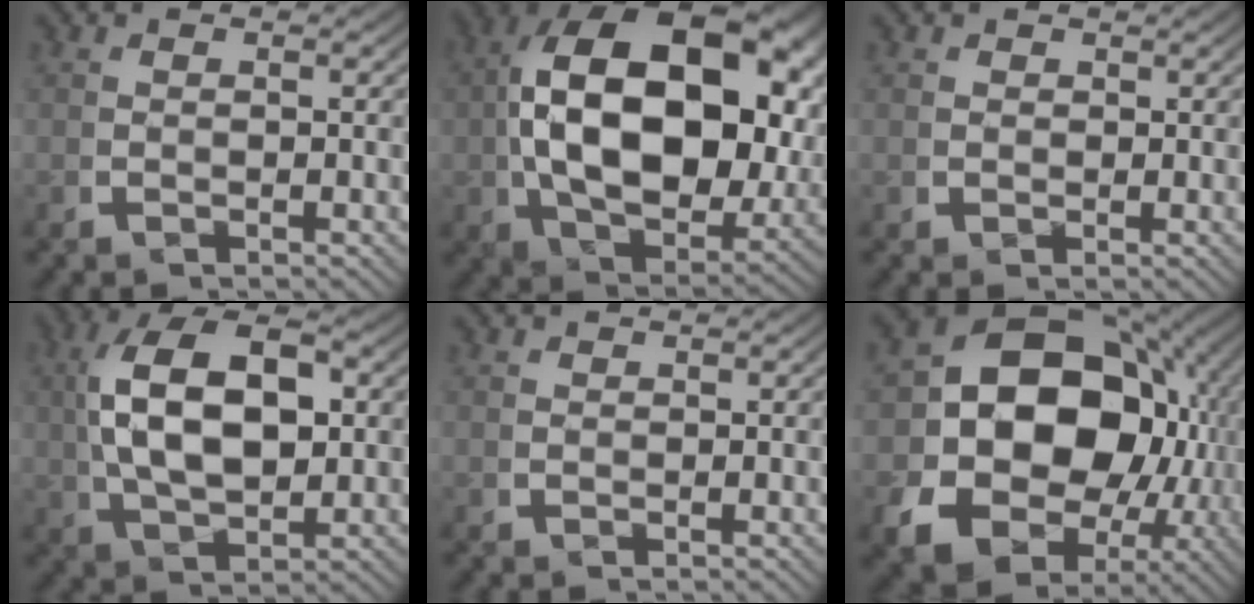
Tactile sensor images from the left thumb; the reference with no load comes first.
{"total": 19.6, "force": [1.6, 12.5, 15.0], "torque": [-0.268, -0.050, 0.051]}
{"total": 0.9, "force": [0.2, 0.7, -0.5], "torque": [0.011, -0.008, 0.006]}
{"total": 9.6, "force": [1.7, 5.8, 7.4], "torque": [-0.147, -0.017, 0.048]}
{"total": 0.5, "force": [0.3, 0.0, -0.5], "torque": [0.007, -0.001, 0.006]}
{"total": 23.2, "force": [-1.1, 18.4, 14.1], "torque": [-0.275, -0.073, 0.000]}